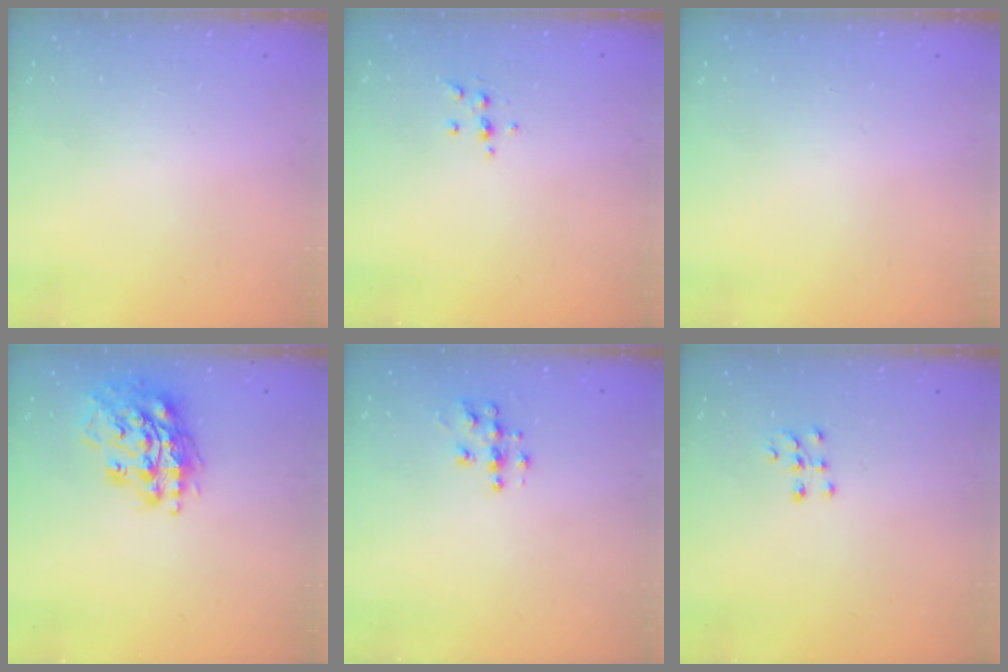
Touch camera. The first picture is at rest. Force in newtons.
{"total": 3.5, "press": 3.3, "slide": 1.0}
{"total": 0.0}
{"total": 18.0, "press": 17.8, "slide": 2.5}
{"total": 7.0, "press": 6.9, "slide": 0.3}
{"total": 7.6, "press": 7.6, "slide": 0.5}